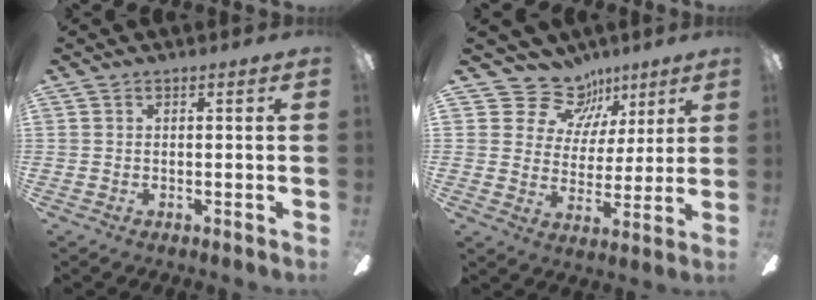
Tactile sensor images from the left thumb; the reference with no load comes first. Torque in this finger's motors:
{"motor_torque": [-0.06, -0.01, -0.27, -0.05, -0.15]}